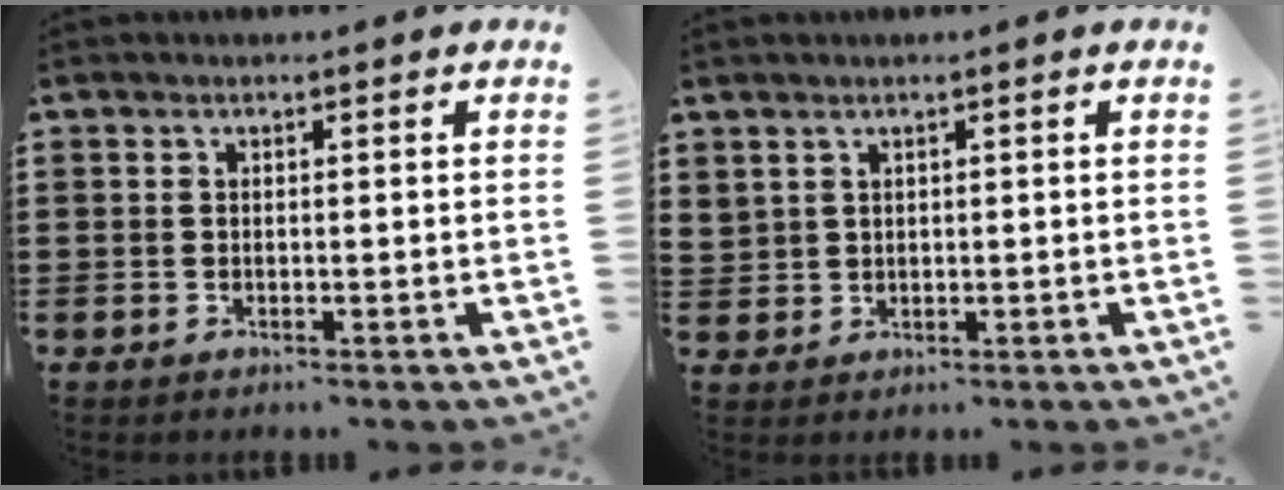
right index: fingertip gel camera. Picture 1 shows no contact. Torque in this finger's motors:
{"motor_torque": [0.10, 0.04, 0.04, 0.06]}